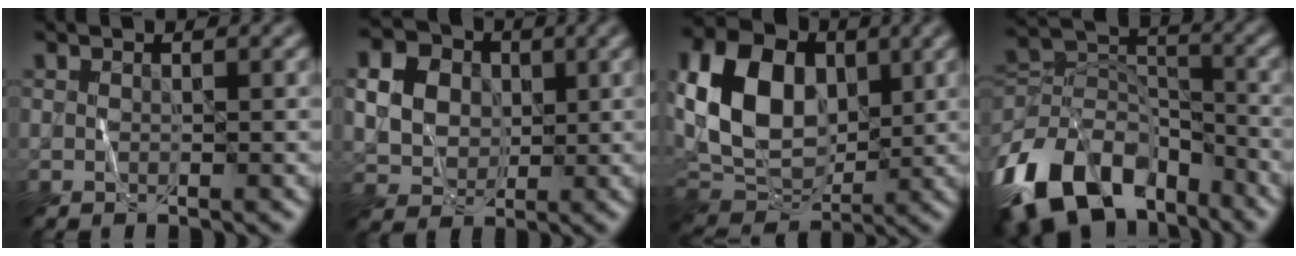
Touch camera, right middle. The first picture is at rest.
{"total": 7.2, "force": [1.6, 6.0, 3.6], "torque": [-0.087, 0.020, 0.031]}
{"total": 10.6, "force": [1.8, 7.5, 7.3], "torque": [-0.158, 0.007, 0.029]}
{"total": 13.2, "force": [-7.9, 7.8, 7.1], "torque": [-0.155, 0.004, -0.152]}